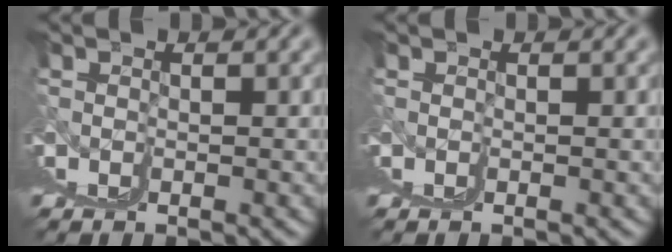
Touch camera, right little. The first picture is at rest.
{"total": 0.0}